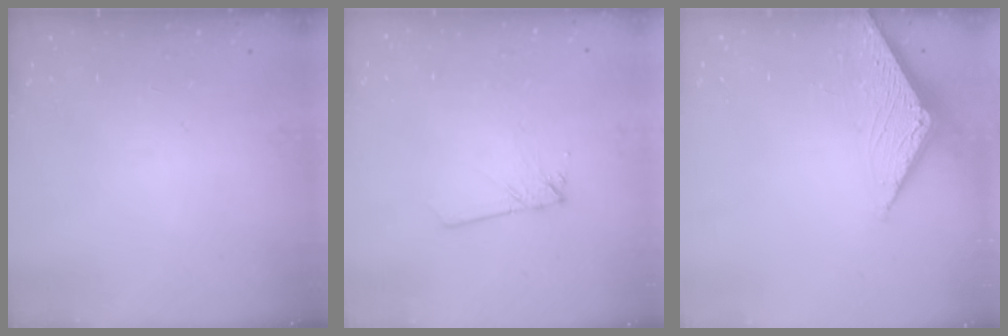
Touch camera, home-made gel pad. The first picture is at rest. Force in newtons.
{"total": 3.5, "press": 3.5, "slide": 0.4}
{"total": 4.0, "press": 4.0, "slide": 0.5}